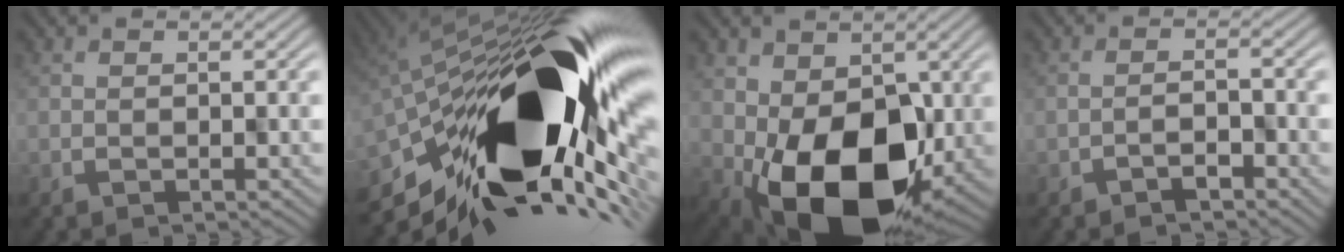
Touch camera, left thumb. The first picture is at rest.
{"total": 20.1, "force": [-1.9, 8.6, 18.0], "torque": [-0.328, -0.048, -0.034]}
{"total": 14.3, "force": [-2.2, 9.5, 10.4], "torque": [-0.178, -0.043, -0.028]}
{"total": 1.1, "force": [-0.9, 0.2, 0.6], "torque": [-0.013, 0.006, -0.022]}